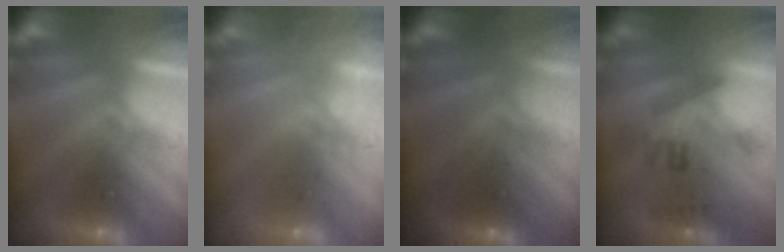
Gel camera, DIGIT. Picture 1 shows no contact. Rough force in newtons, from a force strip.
{"total": 2.4}
{"total": 7.1}
{"total": 2.3}